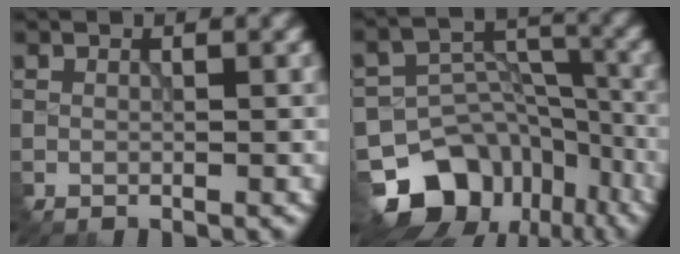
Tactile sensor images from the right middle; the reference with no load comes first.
{"total": 11.3, "force": [-7.5, 7.6, 3.7], "torque": [-0.057, 0.002, -0.122]}